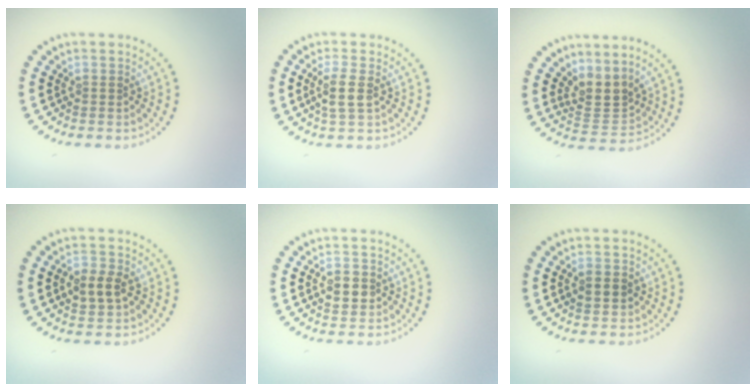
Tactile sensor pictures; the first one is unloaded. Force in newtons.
{"total": 2.4, "press": 2.1, "slide": 1.1}
{"total": 3.0, "press": 2.0, "slide": 2.2}
{"total": 2.8, "press": 2.8, "slide": 0.1}
{"total": 2.8, "press": 2.8, "slide": 0.2}
{"total": 1.7, "press": 1.7, "slide": 0.2}